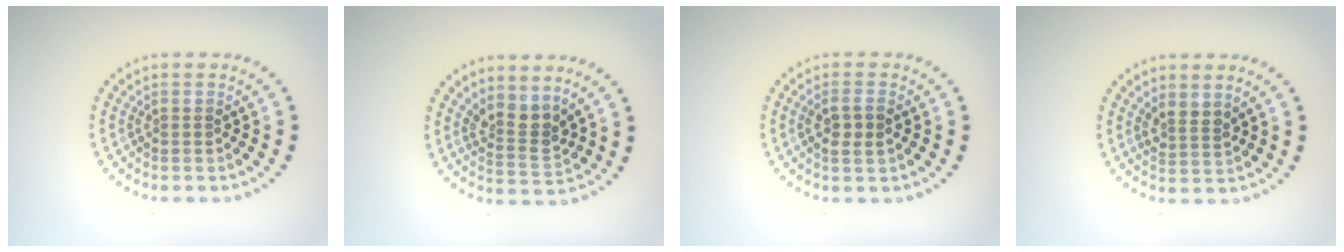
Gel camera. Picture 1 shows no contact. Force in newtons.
{"total": 2.8, "press": 2.2, "slide": 1.8}
{"total": 2.2, "press": 2.1, "slide": 0.5}
{"total": 1.8, "press": 1.4, "slide": 1.2}